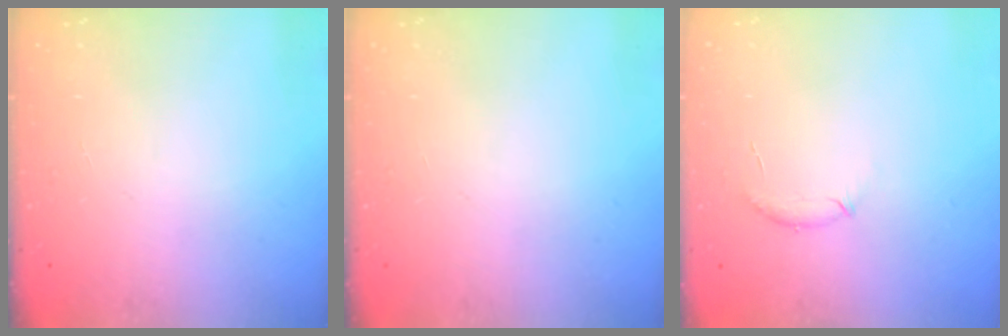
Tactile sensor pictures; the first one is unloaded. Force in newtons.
{"total": 0.0}
{"total": 6.1, "press": 5.9, "slide": 1.4}